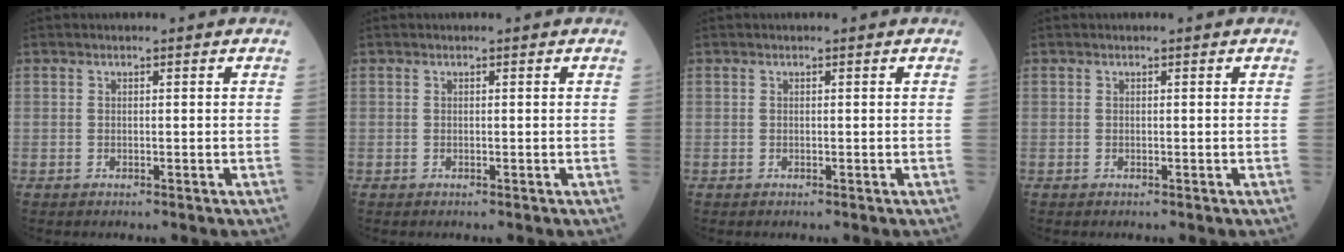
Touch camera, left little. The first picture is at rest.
{"total": 0.0}
{"total": 0.0}
{"total": 0.0}